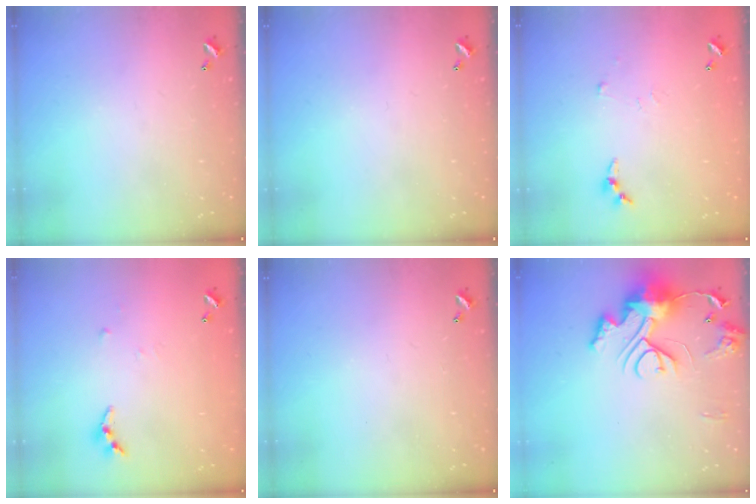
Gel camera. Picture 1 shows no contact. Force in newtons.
{"total": 0.0}
{"total": 4.2, "press": 4.2, "slide": 0.5}
{"total": 4.6, "press": 4.5, "slide": 0.5}
{"total": 0.0}
{"total": 13.2, "press": 13.1, "slide": 1.4}